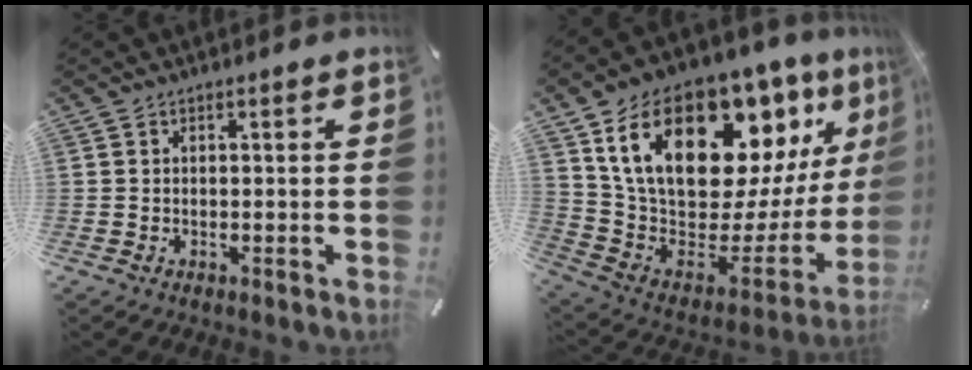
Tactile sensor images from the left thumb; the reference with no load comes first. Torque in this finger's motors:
{"motor_torque": [2.82, 2.18, 2.01, -0.76, 0.80]}